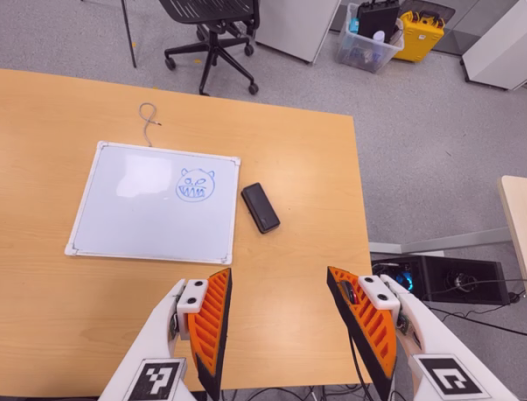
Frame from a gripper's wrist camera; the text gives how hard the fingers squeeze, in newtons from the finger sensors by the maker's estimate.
{"total": 0.0}